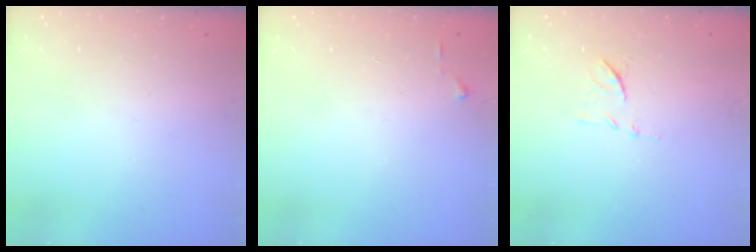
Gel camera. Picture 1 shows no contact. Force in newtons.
{"total": 3.0, "press": 2.9, "slide": 0.4}
{"total": 8.1, "press": 8.0, "slide": 0.7}